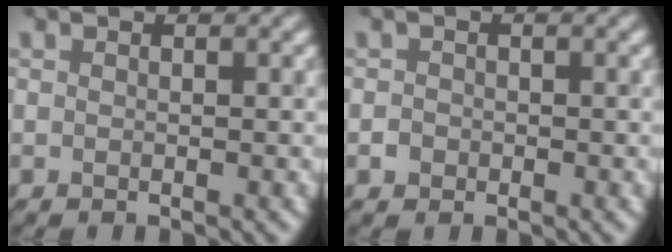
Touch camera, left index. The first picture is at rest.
{"total": 1.0, "force": [-0.4, 0.9, 0.3], "torque": [-0.001, -0.001, -0.010]}